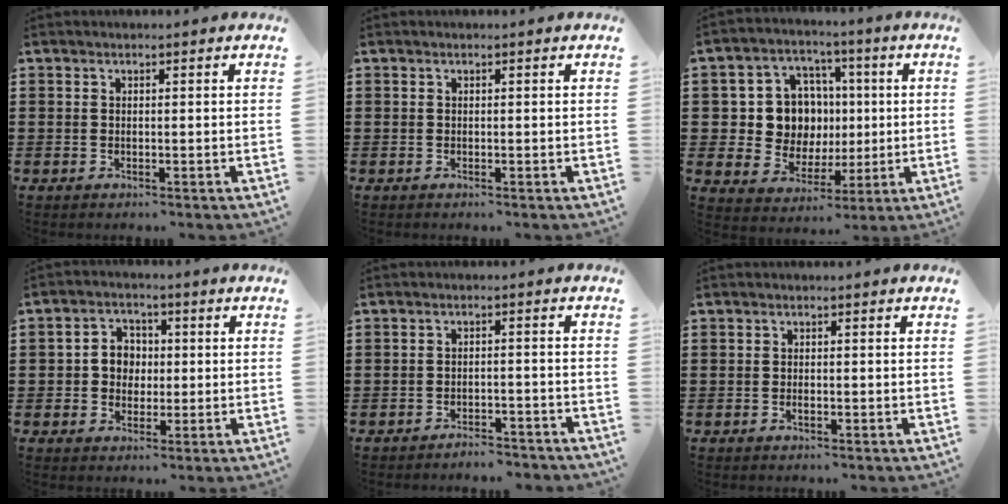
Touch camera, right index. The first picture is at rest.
{"total": 0.0}
{"total": 10.0, "force": [0.9, 9.0, 4.4], "torque": [-0.098, 0.013, 0.026]}
{"total": 4.1, "force": [-0.1, 3.8, 1.5], "torque": [-0.045, 0.013, -0.007]}
{"total": 2.8, "force": [-2.8, 0.0, 0.2], "torque": [-0.007, 0.001, -0.058]}
{"total": 0.6, "force": [-0.4, 0.1, 0.4], "torque": [-0.008, -0.006, -0.004]}